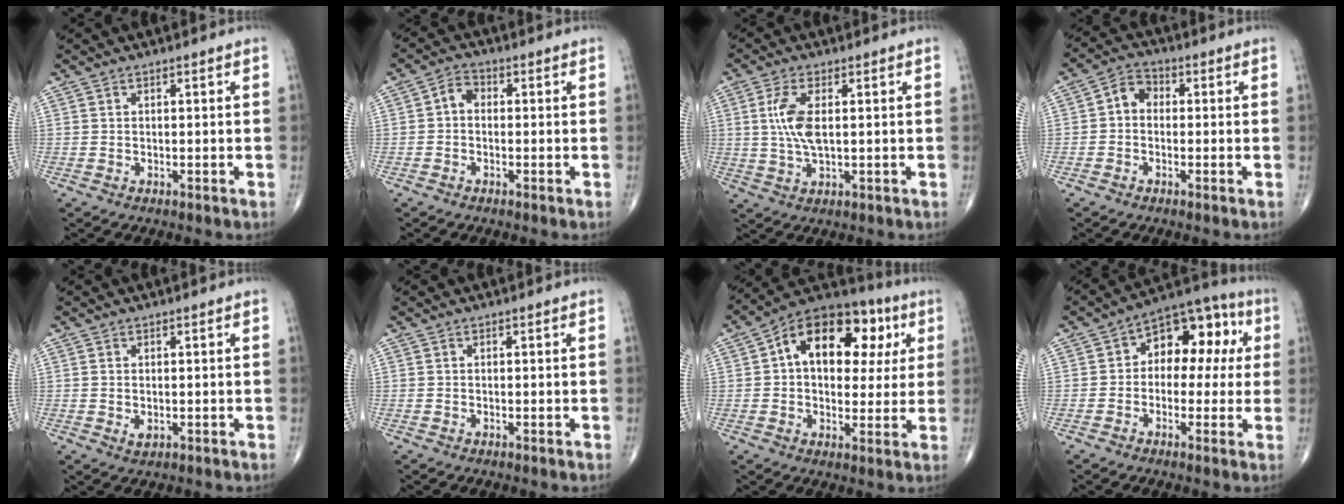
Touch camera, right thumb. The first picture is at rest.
{"total": 3.0, "force": [-0.2, 2.2, 2.0], "torque": [-0.023, 0.012, -0.015]}
{"total": 6.7, "force": [1.0, 2.7, 6.1], "torque": [-0.137, -0.002, 0.021]}
{"total": 4.5, "force": [-0.2, 3.6, 2.8], "torque": [-0.030, 0.016, -0.018]}
{"total": 1.7, "force": [-0.1, 1.0, 1.3], "torque": [-0.024, -0.002, 0.000]}
{"total": 0.0}
{"total": 19.1, "force": [5.1, 11.9, 14.1], "torque": [-0.163, 0.021, 0.067]}
{"total": 13.1, "force": [1.8, 8.6, 9.8], "torque": [-0.080, 0.043, 0.010]}